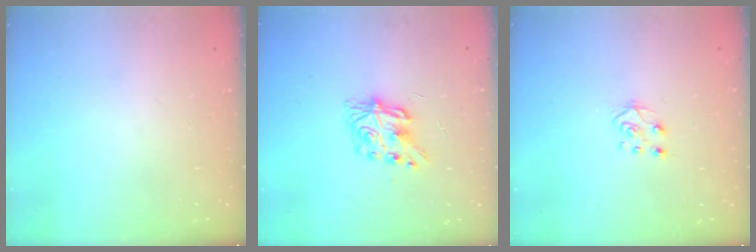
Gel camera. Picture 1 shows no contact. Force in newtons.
{"total": 8.4, "press": 8.3, "slide": 0.3}
{"total": 6.9, "press": 6.9, "slide": 0.6}